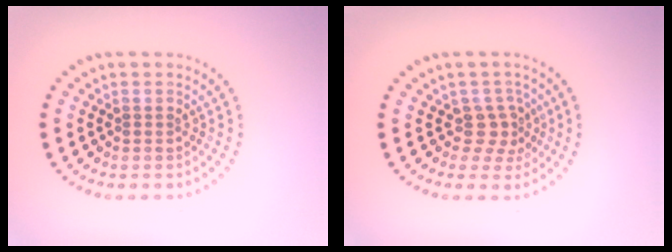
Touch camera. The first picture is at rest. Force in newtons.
{"total": 2.3, "press": 1.6, "slide": 1.6}